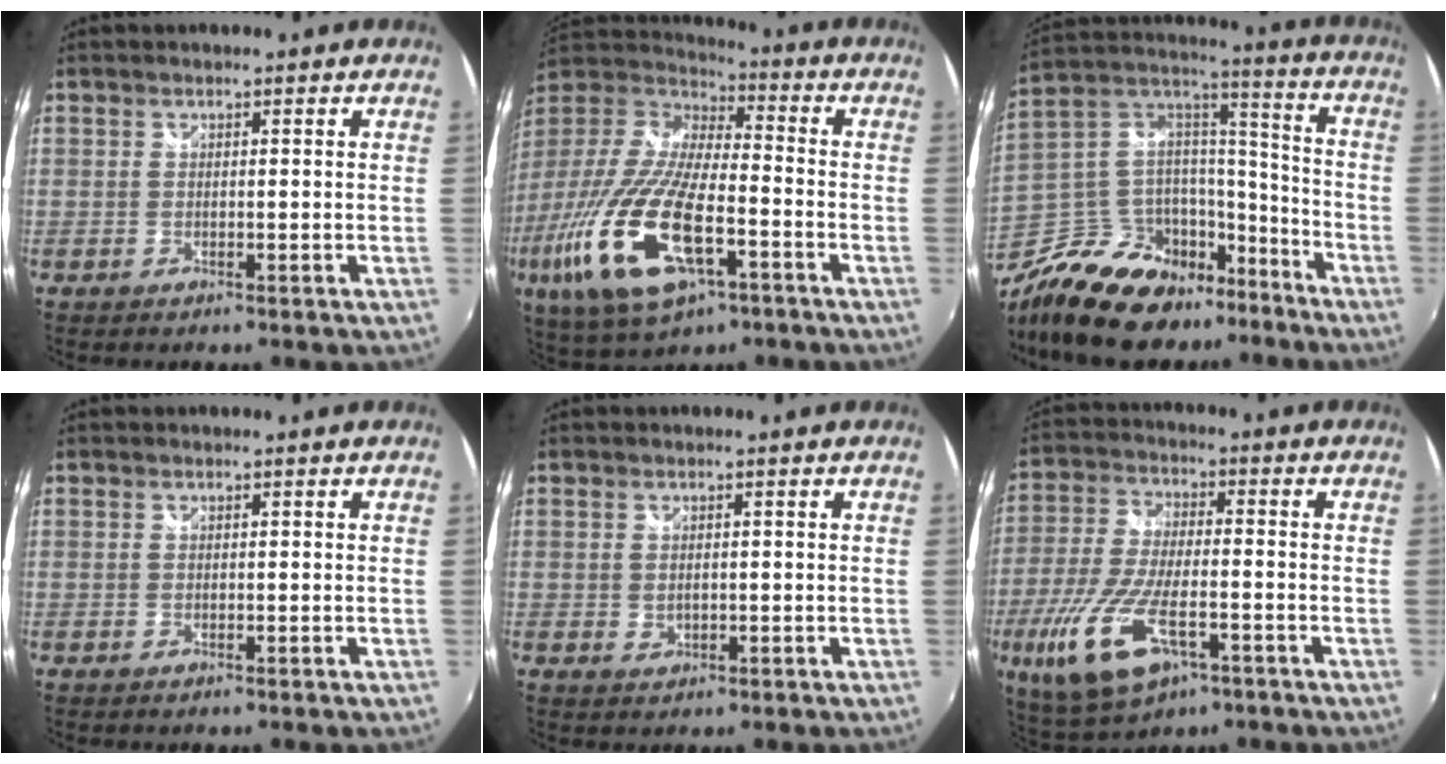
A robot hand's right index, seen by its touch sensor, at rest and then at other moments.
{"total": 25.5, "force": [-10.1, 9.6, 21.3], "torque": [-0.445, -0.061, -0.185]}
{"total": 22.7, "force": [-15.9, 12.0, 10.8], "torque": [-0.236, 0.042, -0.245]}
{"total": 0.0}
{"total": 1.4, "force": [0.0, 1.1, 0.8], "torque": [-0.013, 0.001, 0.002]}
{"total": 16.6, "force": [-7.4, 6.8, 13.3], "torque": [-0.289, -0.035, -0.135]}